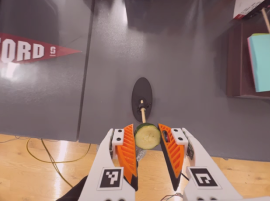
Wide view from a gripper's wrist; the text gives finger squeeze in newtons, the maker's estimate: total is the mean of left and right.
{"total": 7.1, "left": 6.8, "right": 7.4}